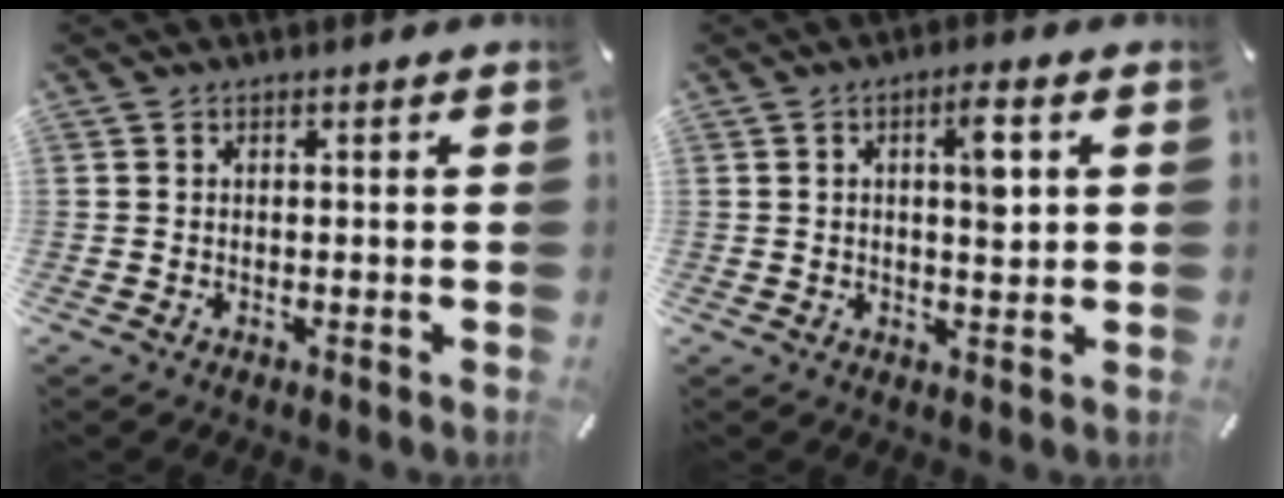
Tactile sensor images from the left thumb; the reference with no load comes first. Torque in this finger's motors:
{"motor_torque": [0.04, 0.22, 0.10, -0.06, 0.06]}